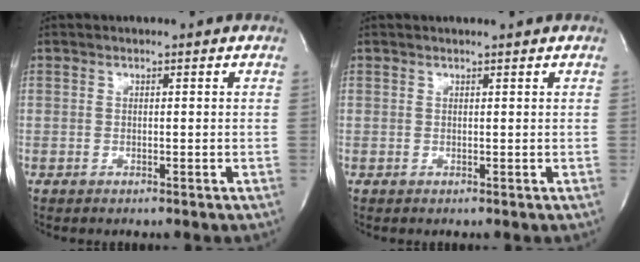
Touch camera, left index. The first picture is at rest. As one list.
[{"total": 1.0, "force": [0.9, -0.3, 0.3], "torque": [-0.004, 0.000, 0.013]}]